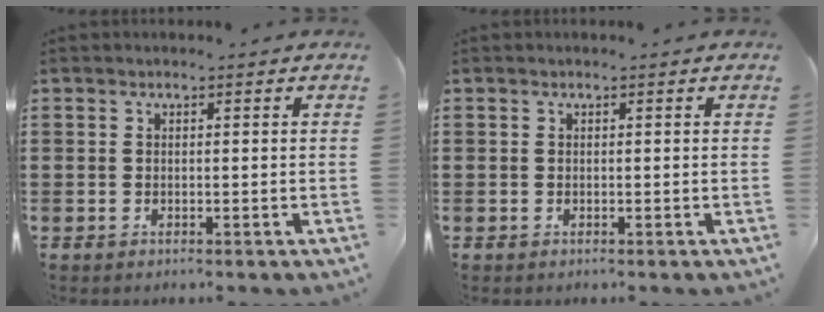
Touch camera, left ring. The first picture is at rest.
{"total": 0.0}